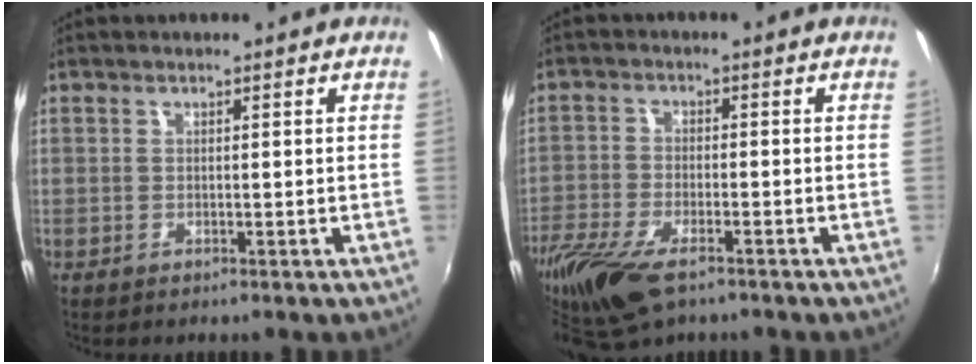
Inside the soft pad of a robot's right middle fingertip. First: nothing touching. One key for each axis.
{"total": 15.2, "fx": -10.1, "fy": 6.1, "fz": 9.6, "tx": -0.228, "ty": -0.057, "tz": -0.186}